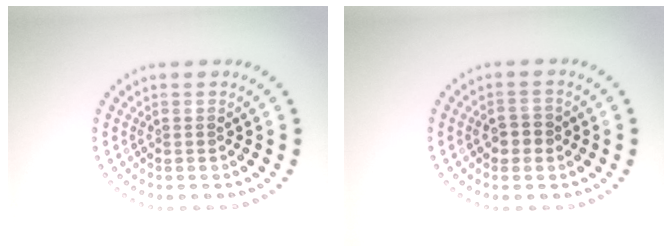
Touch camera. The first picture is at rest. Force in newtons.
{"total": 1.7, "press": 1.7, "slide": 0.1}